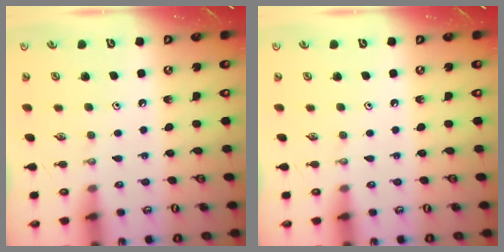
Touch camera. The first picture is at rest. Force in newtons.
{"total": 0.0}